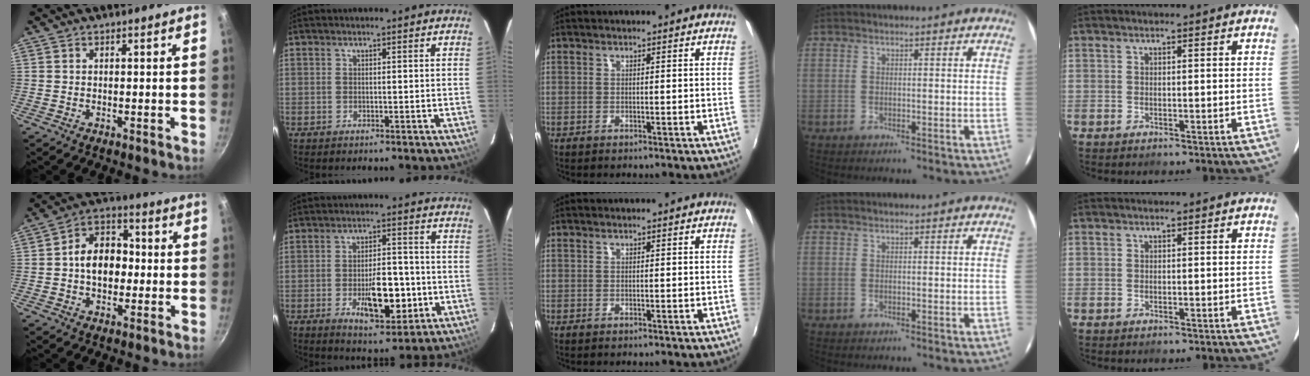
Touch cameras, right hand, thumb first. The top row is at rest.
{"thumb": {"total": 10.2, "force": [-0.5, 7.5, 6.9], "torque": [-0.067, 0.028, -0.021]}, "index": {"total": 11.2, "force": [-3.3, 4.7, 9.6], "torque": [-0.163, 0.001, -0.038]}}